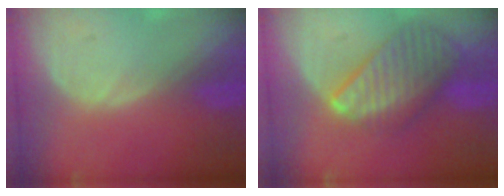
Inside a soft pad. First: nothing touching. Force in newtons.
{"total": 9.8, "press": 8.5, "slide": 4.8}